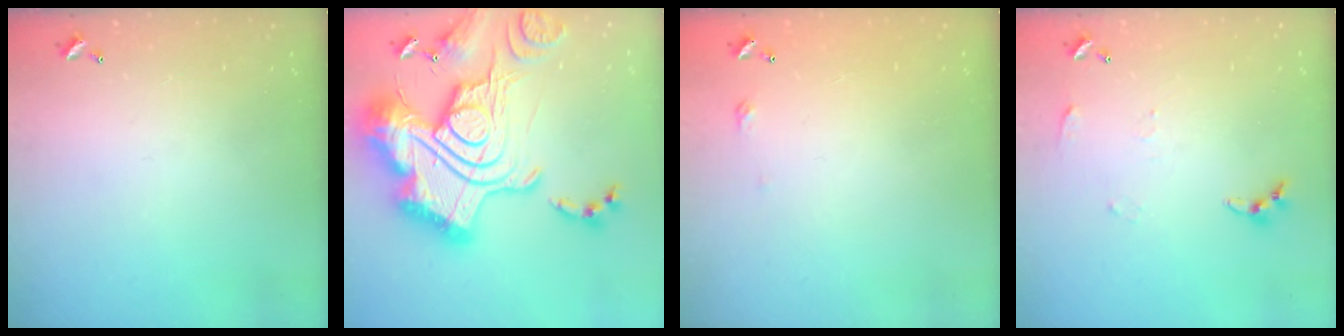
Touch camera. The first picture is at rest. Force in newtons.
{"total": 4.8, "press": 4.1, "slide": 2.6}
{"total": 2.7, "press": 2.6, "slide": 0.4}
{"total": 4.6, "press": 4.6, "slide": 0.5}